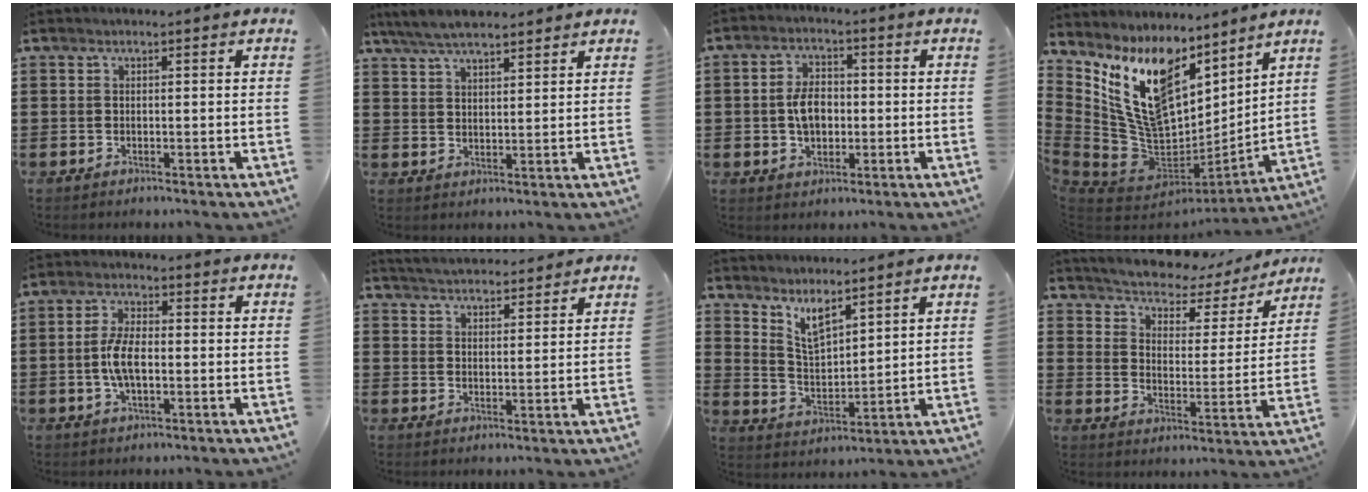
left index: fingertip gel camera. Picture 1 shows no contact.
{"total": 5.5, "force": [4.9, 1.3, 2.3], "torque": [-0.059, -0.006, 0.090]}
{"total": 5.7, "force": [-0.4, 3.5, 4.4], "torque": [-0.084, 0.005, -0.012]}
{"total": 16.3, "force": [7.0, 9.4, 11.3], "torque": [-0.273, -0.051, 0.126]}
{"total": 6.0, "force": [-0.8, 2.5, 5.4], "torque": [-0.118, -0.001, -0.019]}
{"total": 4.2, "force": [4.2, 0.3, 0.4], "torque": [-0.022, -0.015, 0.076]}
{"total": 5.6, "force": [4.6, 1.7, 2.7], "torque": [-0.059, -0.016, 0.082]}
{"total": 4.3, "force": [4.1, 0.9, 0.8], "torque": [-0.041, -0.035, 0.062]}